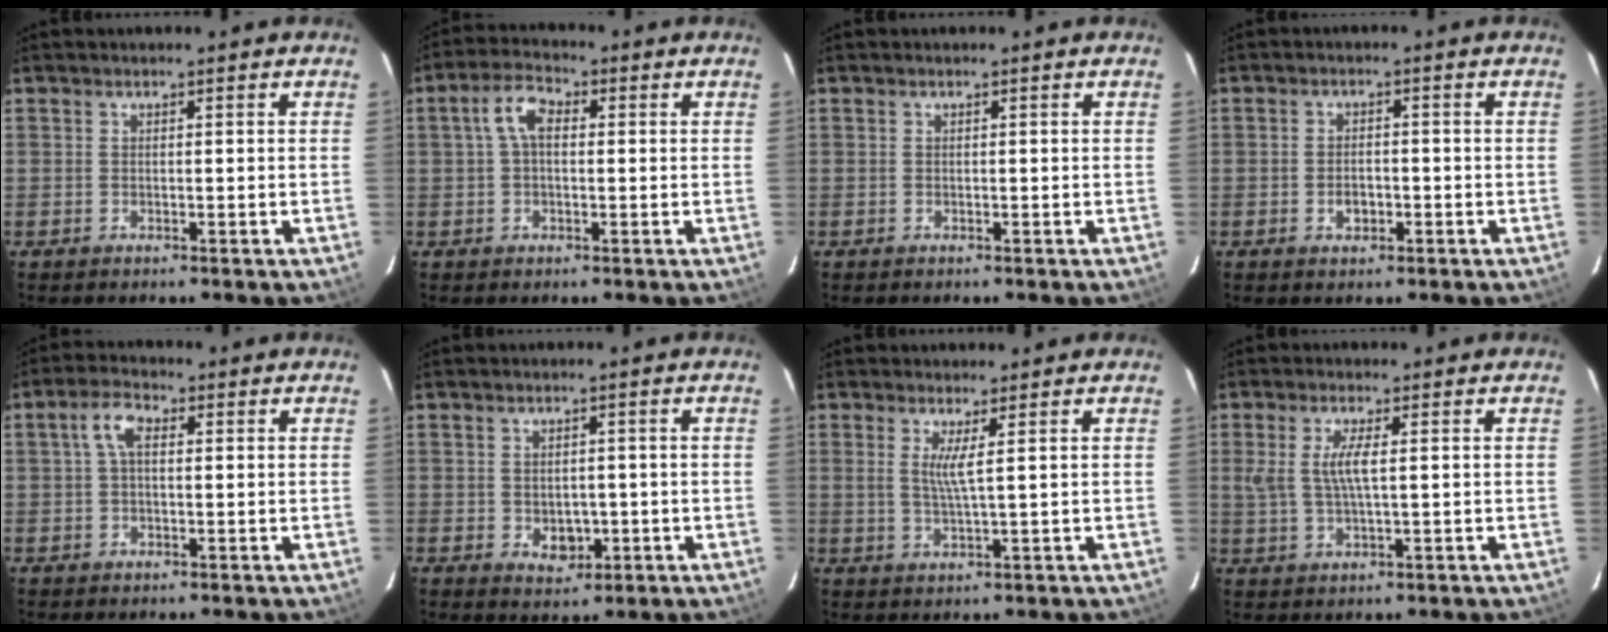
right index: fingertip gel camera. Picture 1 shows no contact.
{"total": 5.4, "force": [0.7, 3.1, 4.4], "torque": [-0.088, 0.020, 0.013]}
{"total": 0.0}
{"total": 2.8, "force": [-1.0, 2.0, 1.7], "torque": [-0.031, 0.001, -0.015]}
{"total": 4.4, "force": [0.8, 2.3, 3.7], "torque": [-0.074, 0.016, 0.015]}
{"total": 4.2, "force": [-0.8, 3.3, 2.4], "torque": [-0.040, -0.002, -0.002]}
{"total": 3.0, "force": [1.1, -0.5, 2.8], "torque": [-0.054, -0.009, 0.018]}
{"total": 4.9, "force": [0.8, 1.0, 4.8], "torque": [-0.101, -0.002, 0.019]}